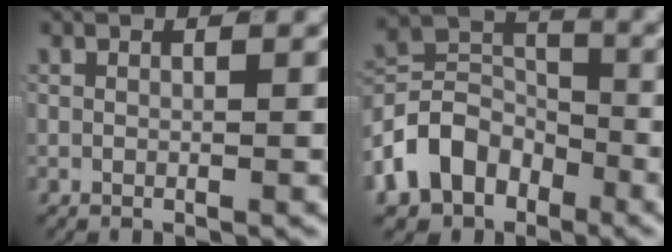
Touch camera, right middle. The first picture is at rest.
{"total": 9.6, "force": [-3.1, 7.4, 5.2], "torque": [-0.094, -0.017, -0.054]}